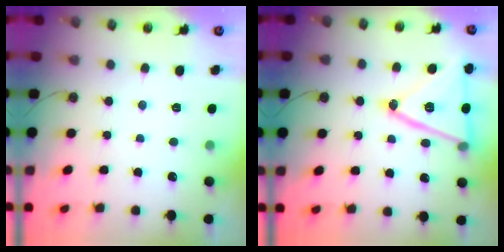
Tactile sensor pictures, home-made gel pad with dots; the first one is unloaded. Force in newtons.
{"total": 19.4, "press": 19.1, "slide": 3.3}